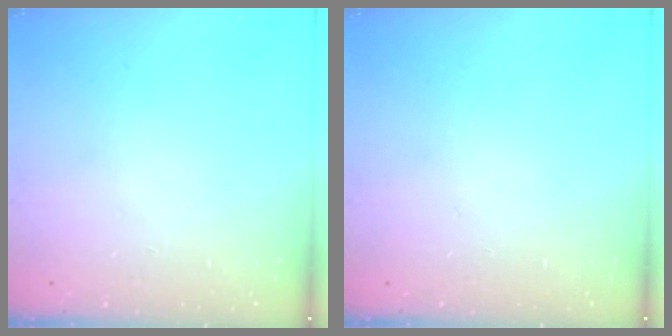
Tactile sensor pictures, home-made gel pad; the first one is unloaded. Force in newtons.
{"total": 0.0}